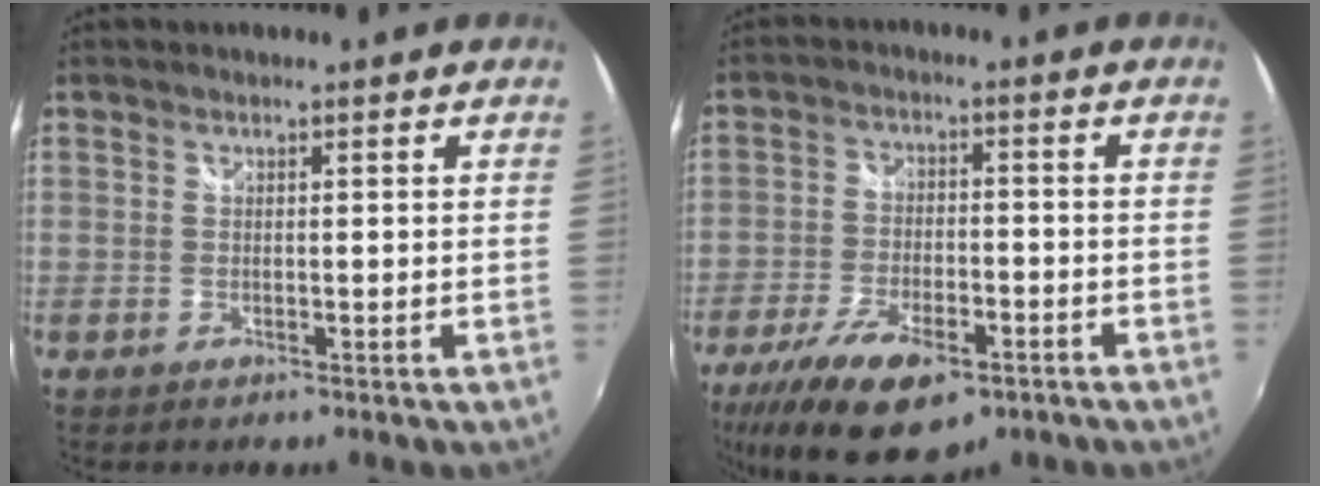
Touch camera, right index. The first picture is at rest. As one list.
[{"total": 16.1, "force": [-10.0, 6.5, 10.9], "torque": [-0.227, -0.040, -0.165]}]